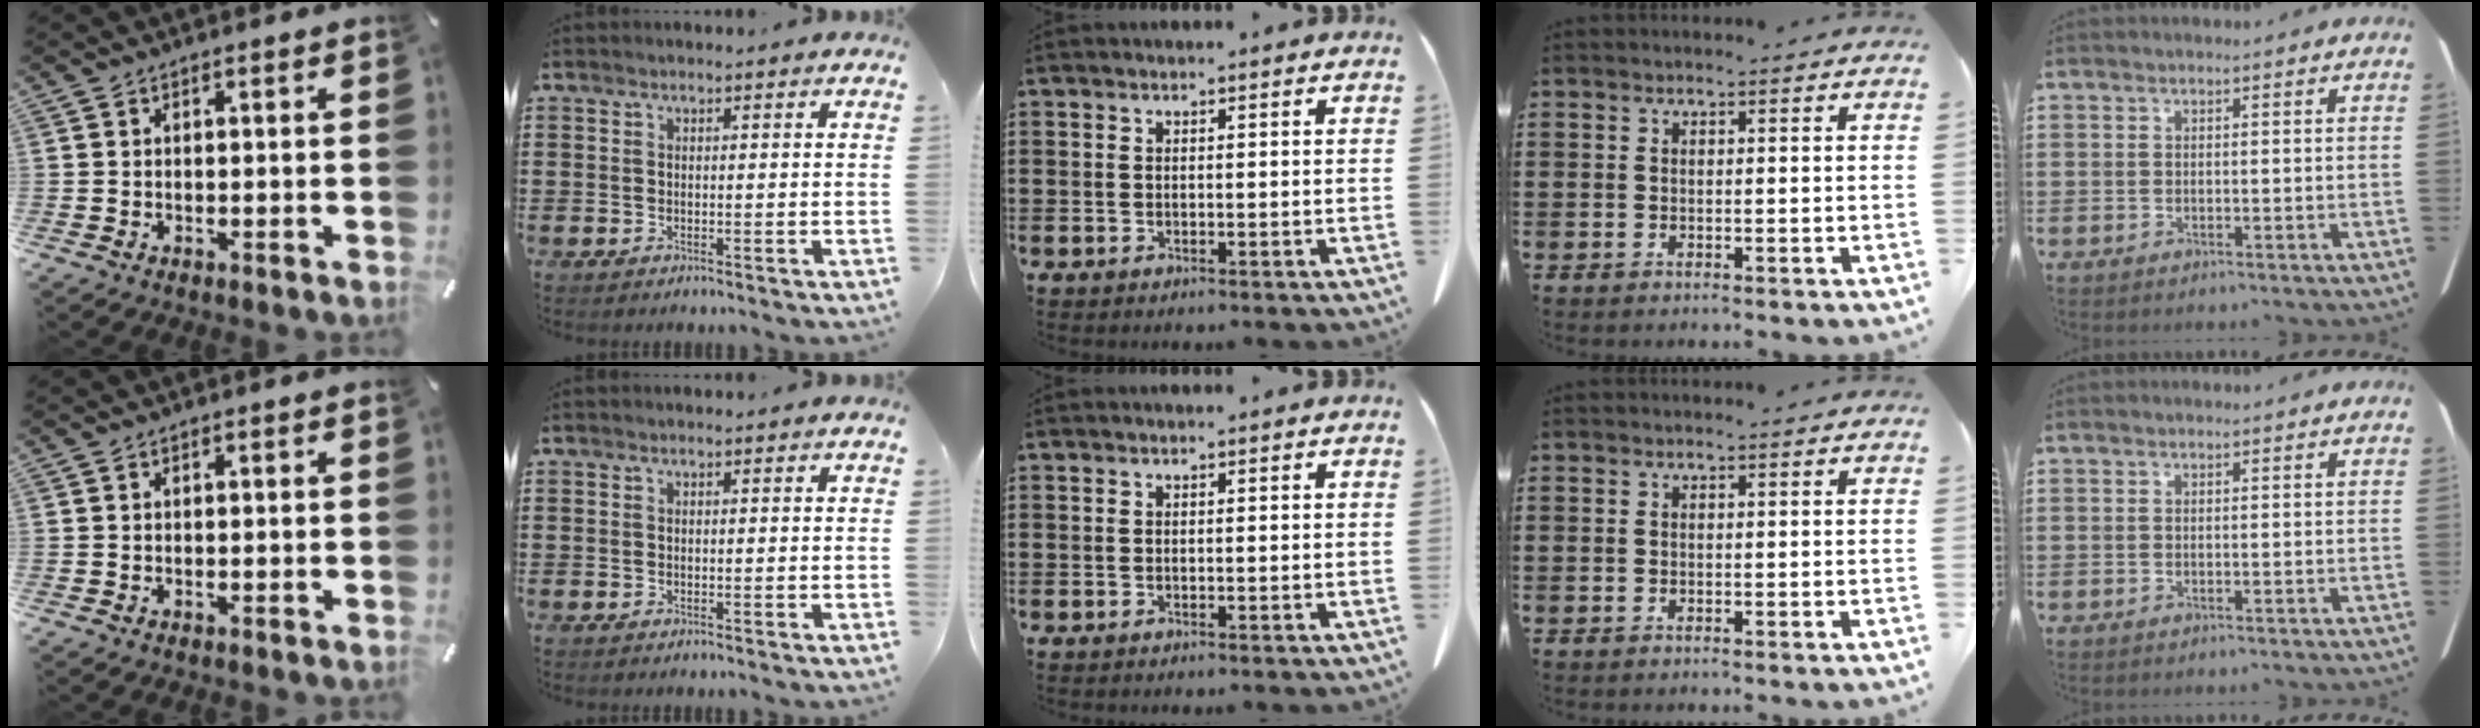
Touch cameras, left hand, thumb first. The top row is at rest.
{}